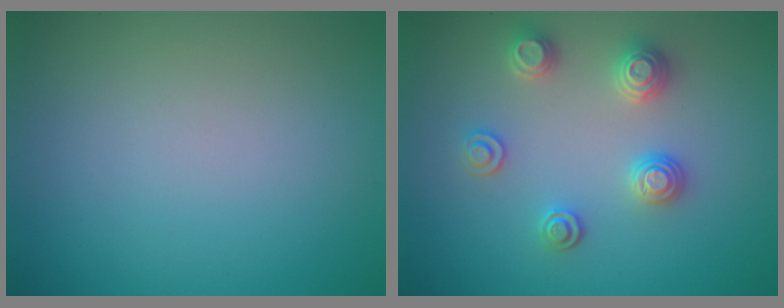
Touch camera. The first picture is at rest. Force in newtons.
{"total": 2.9, "press": 2.8, "slide": 0.6}